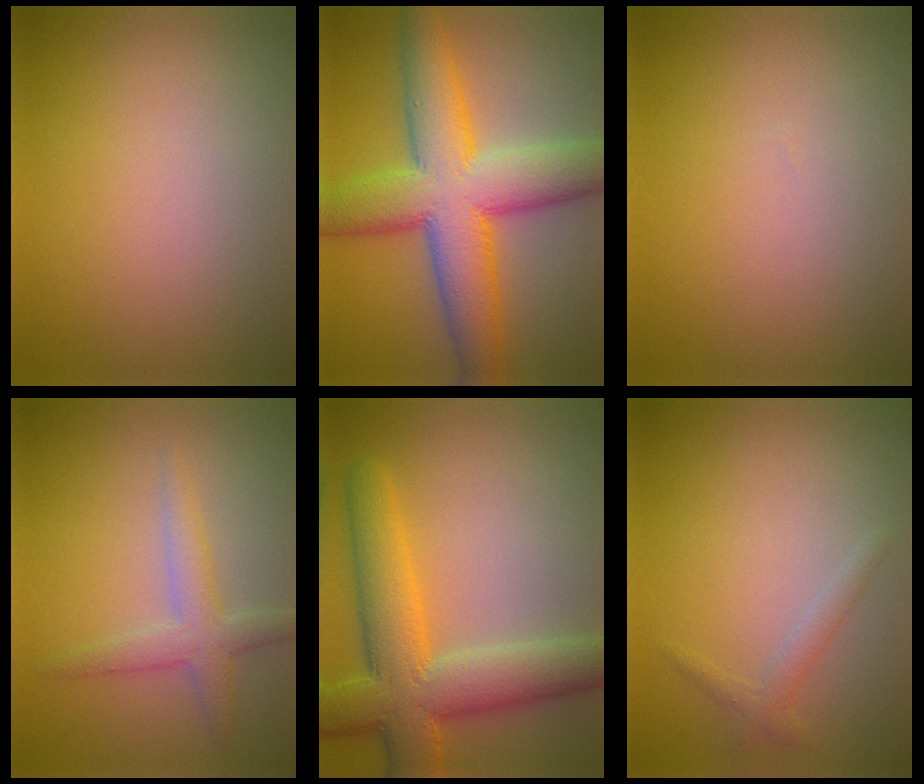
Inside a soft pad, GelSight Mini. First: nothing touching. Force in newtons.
{"total": 11.3, "press": 11.3, "slide": 0.1}
{"total": 0.0}
{"total": 2.9, "press": 2.9, "slide": 0.1}
{"total": 9.1, "press": 9.0, "slide": 0.5}
{"total": 1.5, "press": 1.4, "slide": 0.1}